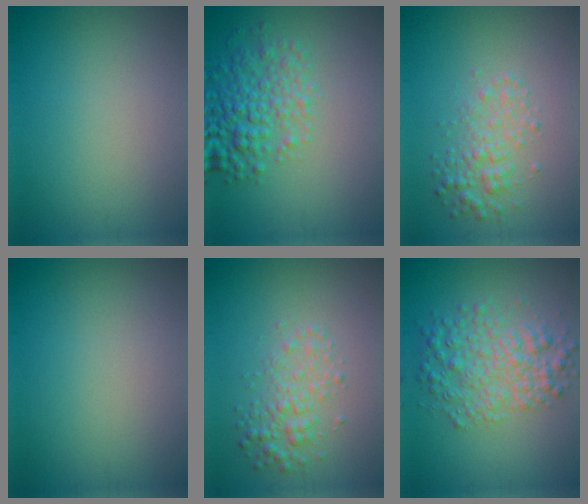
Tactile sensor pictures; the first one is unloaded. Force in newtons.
{"total": 4.5, "press": 4.5, "slide": 0.1}
{"total": 2.6, "press": 2.6, "slide": 0.0}
{"total": 0.0}
{"total": 2.6, "press": 2.6, "slide": 0.0}
{"total": 5.1, "press": 5.1, "slide": 0.0}